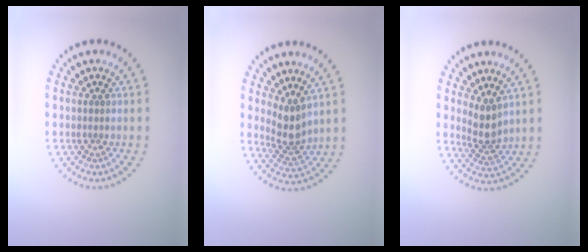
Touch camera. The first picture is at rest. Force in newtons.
{"total": 2.9, "press": 2.3, "slide": 1.8}
{"total": 2.7, "press": 2.2, "slide": 1.6}